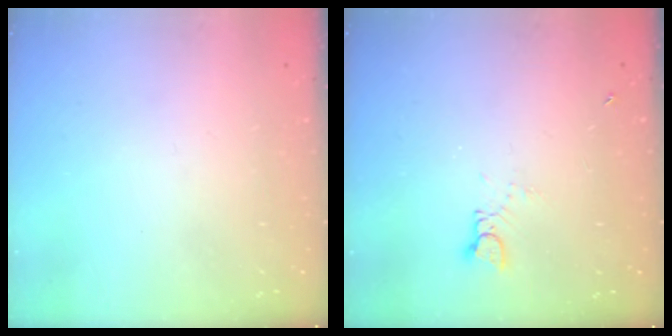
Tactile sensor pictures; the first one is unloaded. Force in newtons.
{"total": 1.2, "press": 1.1, "slide": 0.1}